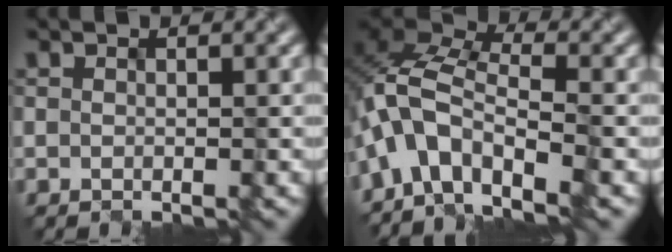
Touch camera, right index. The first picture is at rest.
{"total": 7.2, "force": [-3.6, 3.7, 5.0], "torque": [-0.086, 0.016, -0.080]}